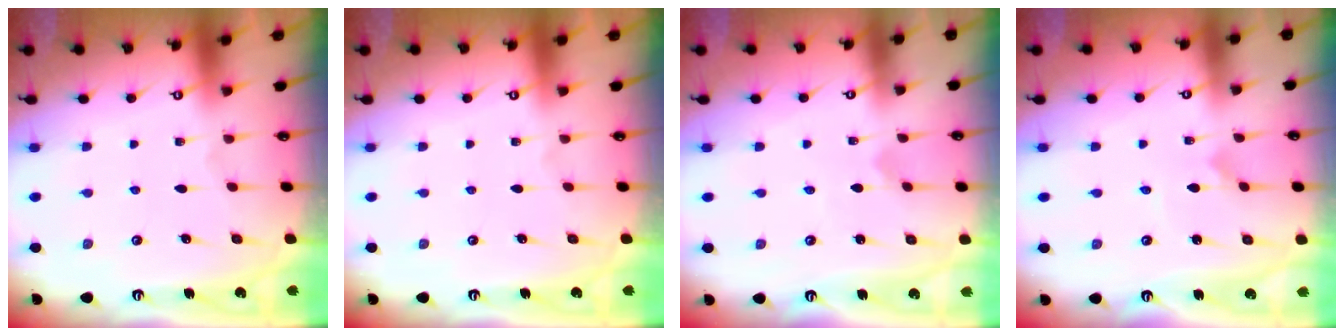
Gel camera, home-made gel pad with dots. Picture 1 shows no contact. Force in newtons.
{"total": 0.0}
{"total": 0.8, "press": 0.8, "slide": 0.0}
{"total": 1.0, "press": 1.0, "slide": 0.0}